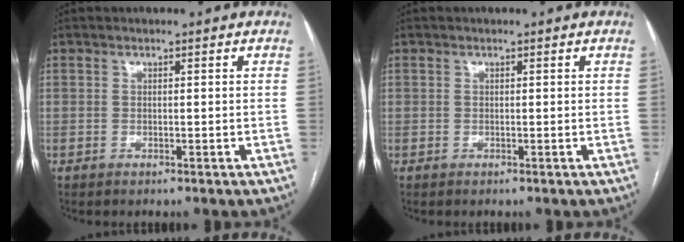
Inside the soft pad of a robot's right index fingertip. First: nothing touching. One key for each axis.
{"total": 0.0}